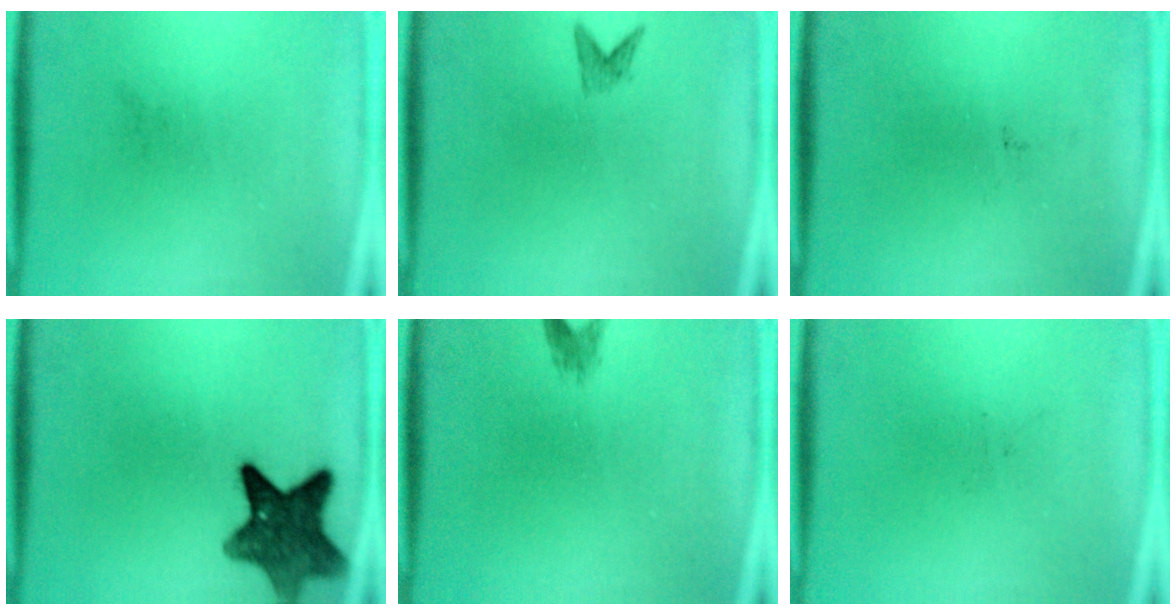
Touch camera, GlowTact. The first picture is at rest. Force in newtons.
{"total": 1.1}
{"total": 0.0}
{"total": 9.7}
{"total": 1.4}
{"total": 0.0}